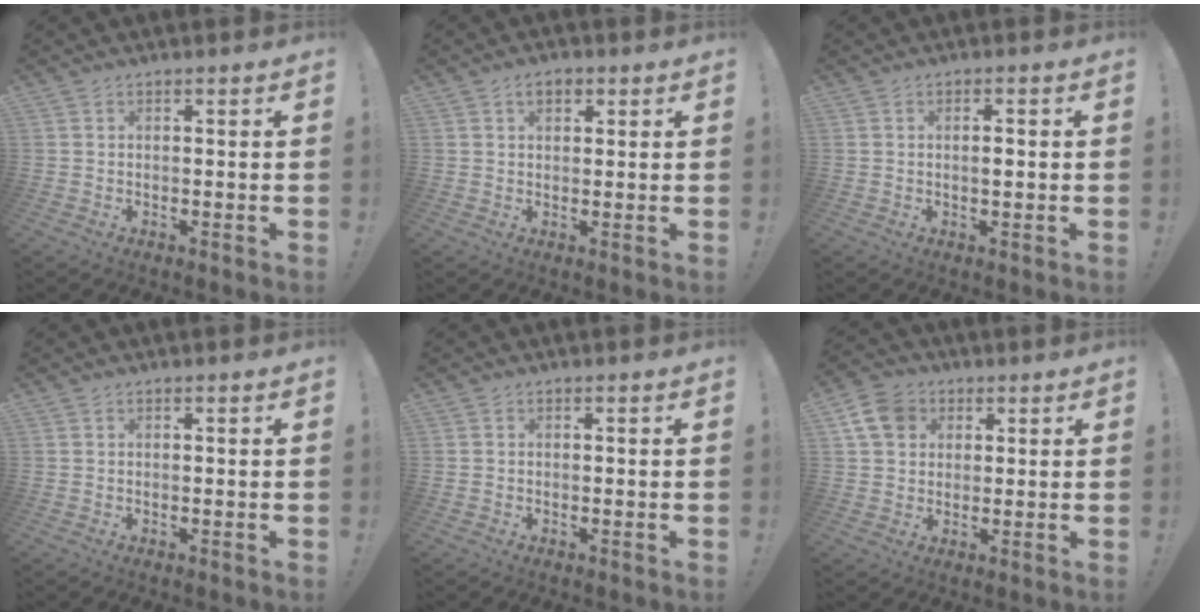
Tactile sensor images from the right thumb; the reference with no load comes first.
{"total": 3.7, "force": [1.6, 2.2, 2.5], "torque": [-0.031, -0.001, 0.025]}
{"total": 1.9, "force": [-0.1, 0.6, 1.9], "torque": [-0.020, -0.003, -0.006]}
{"total": 0.0}
{"total": 0.5, "force": [-0.3, 0.4, -0.1], "torque": [0.002, 0.002, -0.005]}
{"total": 9.8, "force": [3.6, 7.9, 4.5], "torque": [-0.077, -0.007, 0.073]}